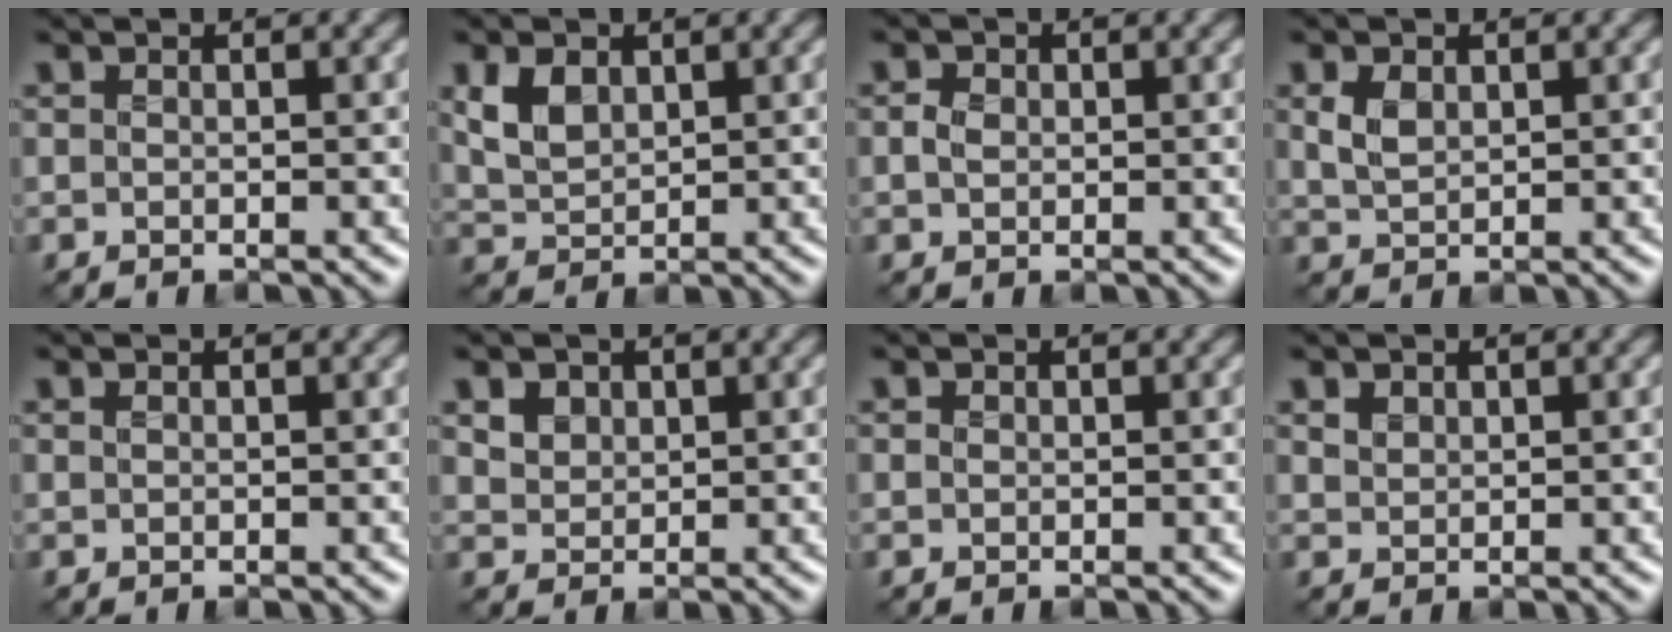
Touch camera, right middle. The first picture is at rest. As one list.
[{"total": 3.0, "force": [1.0, 2.0, 2.0], "torque": [-0.050, -0.001, 0.023]}, {"total": 1.1, "force": [-0.2, 0.9, 0.6], "torque": [-0.015, 0.000, -0.004]}, {"total": 1.8, "force": [0.5, 1.2, 1.2], "torque": [-0.035, -0.003, 0.015]}, {"total": 0.0}, {"total": 3.3, "force": [1.8, 2.4, 1.5], "torque": [-0.053, 0.005, 0.038]}, {"total": 0.0}, {"total": 0.9, "force": [0.6, 0.6, 0.3], "torque": [-0.011, -0.001, 0.015]}]